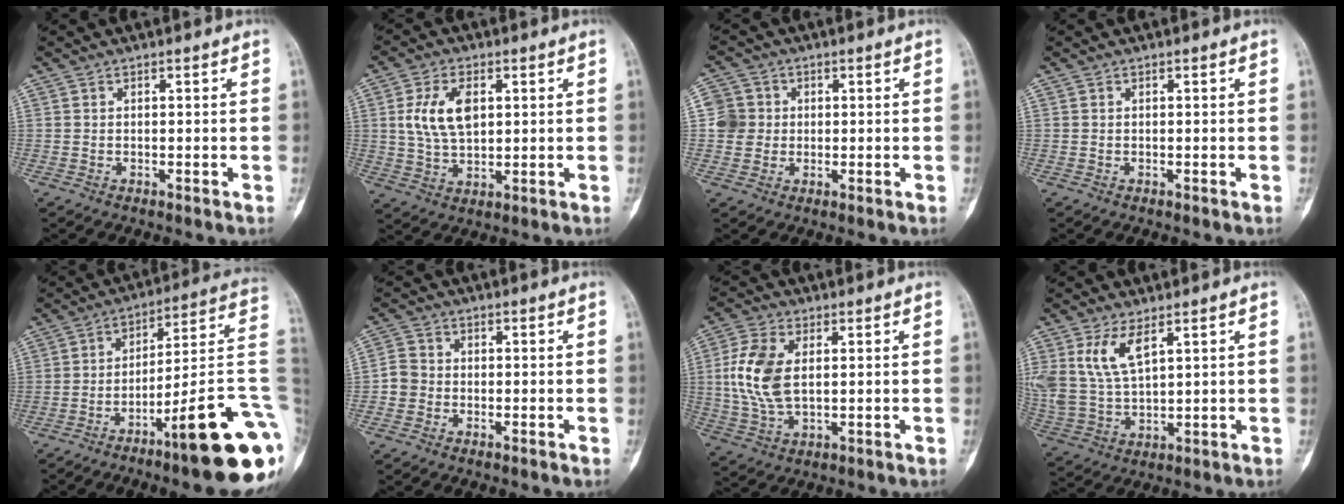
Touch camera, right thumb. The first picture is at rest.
{"total": 9.3, "force": [2.1, 5.4, 7.3], "torque": [-0.136, -0.003, 0.046]}
{"total": 5.0, "force": [0.4, 4.9, 0.7], "torque": [0.016, 0.006, 0.001]}
{"total": 0.0}
{"total": 21.4, "force": [-8.3, 3.0, 19.5], "torque": [-0.206, 0.061, -0.117]}
{"total": 3.6, "force": [-1.0, 3.3, 1.1], "torque": [-0.011, 0.010, -0.028]}
{"total": 10.9, "force": [1.5, 6.1, 8.9], "torque": [-0.194, -0.001, 0.032]}
{"total": 9.5, "force": [4.6, 4.3, 7.1], "torque": [-0.148, -0.012, 0.104]}